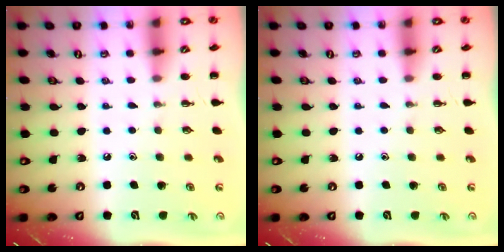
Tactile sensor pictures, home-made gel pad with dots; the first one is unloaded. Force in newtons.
{"total": 0.0}